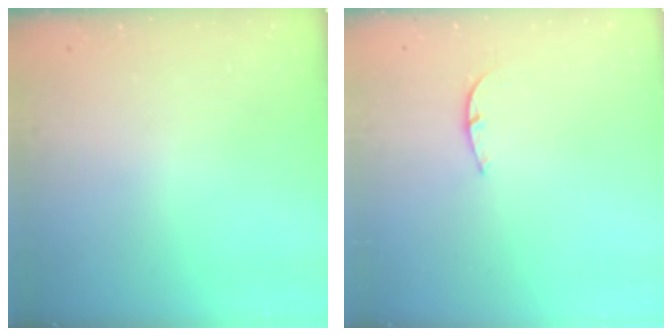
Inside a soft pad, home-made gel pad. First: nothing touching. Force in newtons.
{"total": 1.4, "press": 1.4, "slide": 0.3}